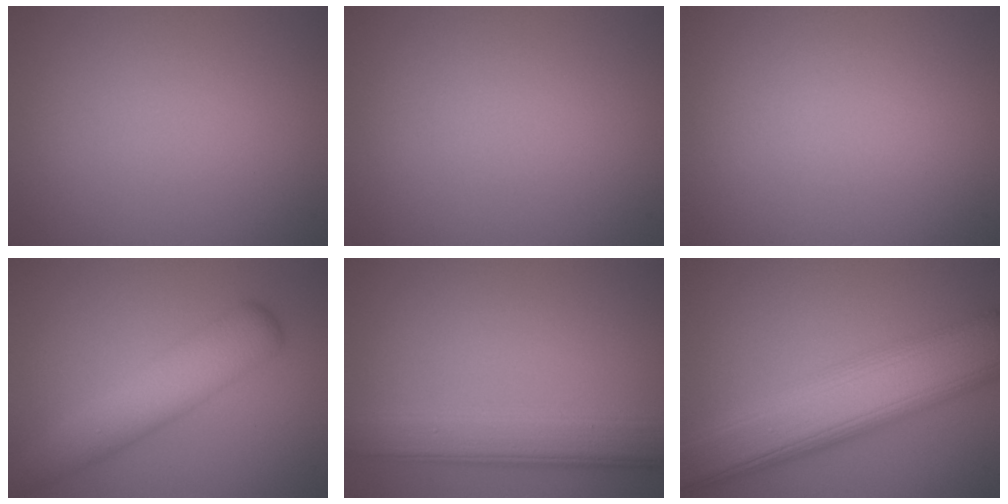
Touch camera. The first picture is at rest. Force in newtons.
{"total": 0.0}
{"total": 0.0}
{"total": 5.2, "press": 5.2, "slide": 0.3}
{"total": 5.6, "press": 5.6, "slide": 0.2}
{"total": 10.0, "press": 10.0, "slide": 0.2}